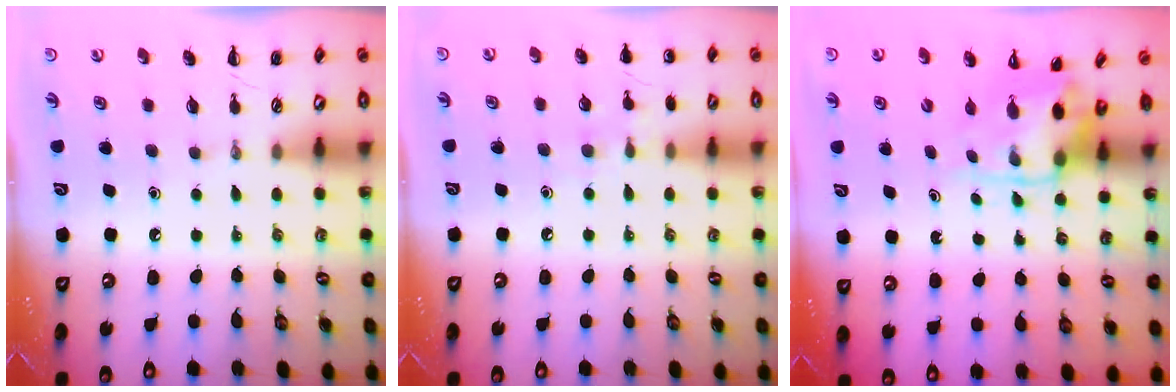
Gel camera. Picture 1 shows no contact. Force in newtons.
{"total": 6.0, "press": 5.7, "slide": 1.9}
{"total": 3.5, "press": 3.4, "slide": 0.8}